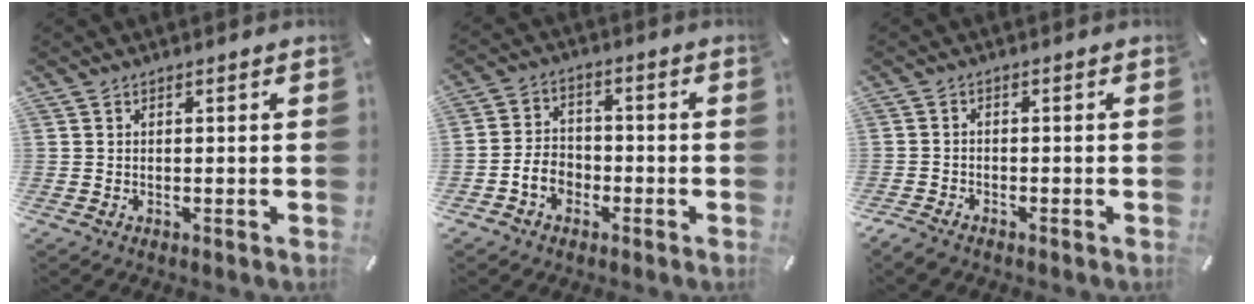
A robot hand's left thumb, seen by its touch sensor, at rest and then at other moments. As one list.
[{"total": 6.2, "force": [-2.6, 5.1, 2.5], "torque": [-0.056, 0.019, -0.047]}, {"total": 2.1, "force": [-1.8, 0.8, 0.6], "torque": [-0.016, 0.008, -0.039]}]